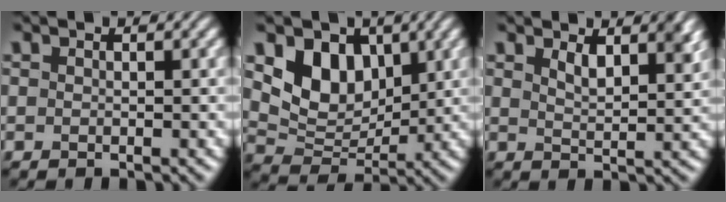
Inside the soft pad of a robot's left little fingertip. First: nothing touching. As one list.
[{"total": 5.9, "force": [2.4, 4.2, 3.3], "torque": [-0.060, -0.012, 0.039]}, {"total": 3.2, "force": [2.0, 1.2, 2.2], "torque": [-0.041, -0.005, 0.037]}]